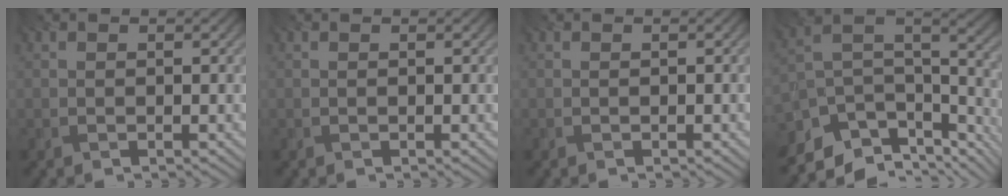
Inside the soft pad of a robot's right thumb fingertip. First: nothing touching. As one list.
[{"total": 0.0}, {"total": 0.0}, {"total": 11.6, "force": [-7.8, 5.6, 6.5], "torque": [-0.149, -0.010, -0.119]}]